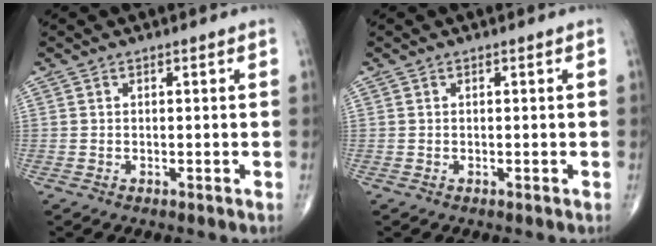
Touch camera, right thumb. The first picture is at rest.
{"total": 0.0}